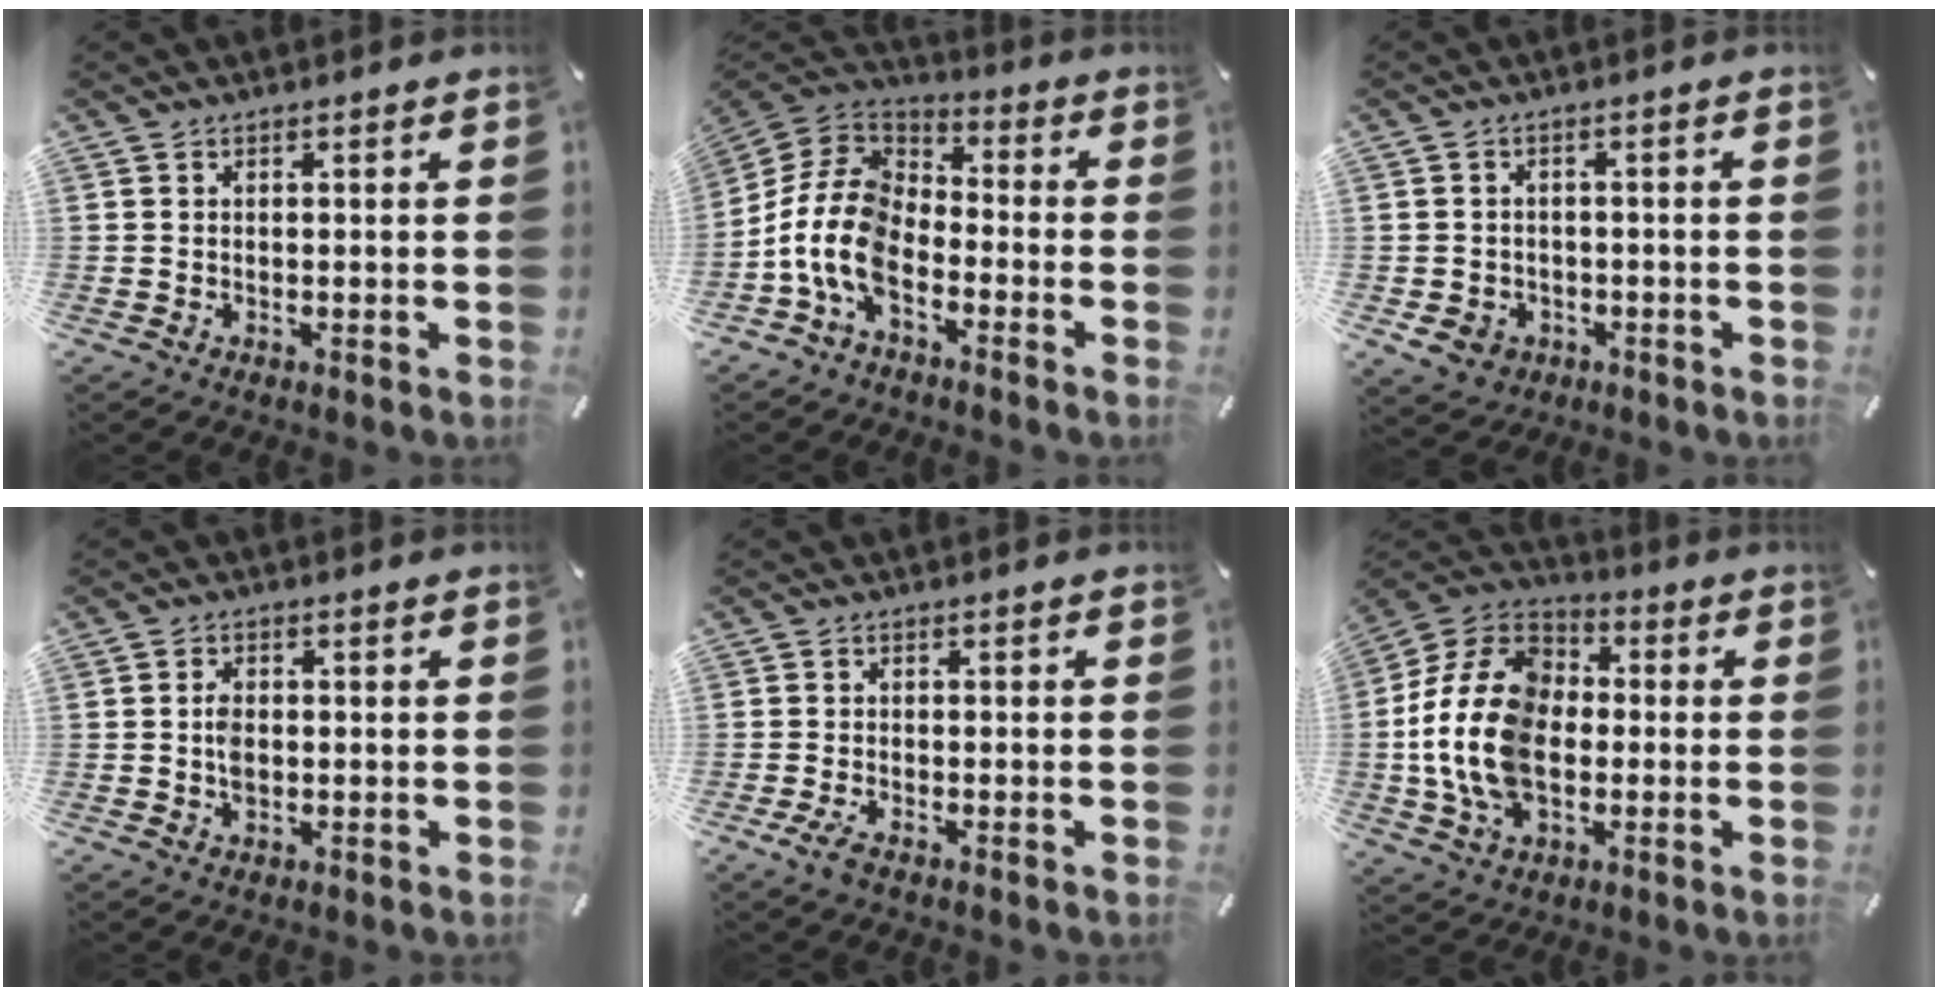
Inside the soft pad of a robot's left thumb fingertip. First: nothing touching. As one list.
[{"total": 13.3, "force": [-7.0, 7.9, 8.1], "torque": [-0.200, 0.021, -0.141]}, {"total": 4.9, "force": [-1.9, 4.2, 1.8], "torque": [-0.036, 0.008, -0.038]}, {"total": 3.6, "force": [-0.2, 2.3, 2.7], "torque": [-0.051, 0.006, -0.004]}, {"total": 2.8, "force": [-1.7, 1.0, 2.0], "torque": [-0.043, 0.003, -0.034]}, {"total": 17.7, "force": [-2.3, 12.9, 11.9], "torque": [-0.280, 0.022, -0.047]}]